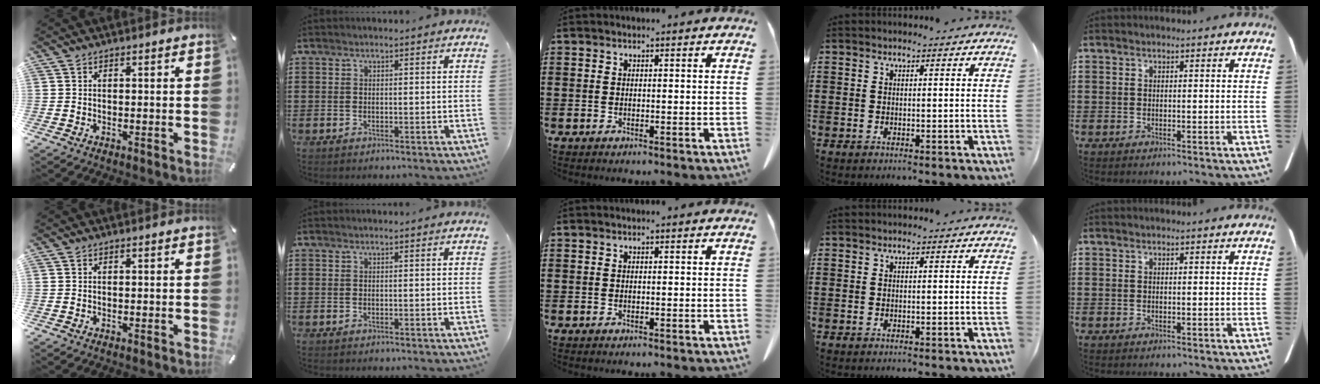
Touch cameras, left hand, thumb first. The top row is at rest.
{}